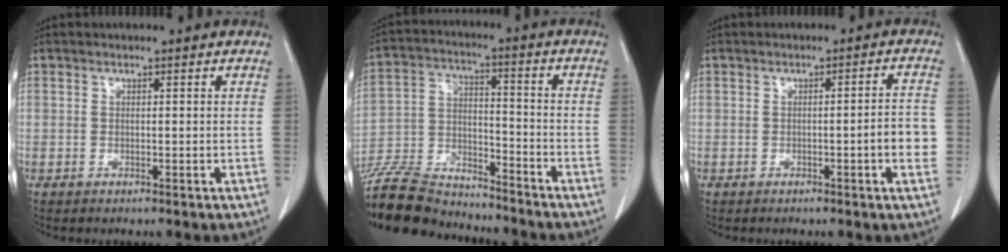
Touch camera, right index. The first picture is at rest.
{"total": 17.2, "force": [-16.0, 3.7, 5.0], "torque": [-0.104, 0.005, -0.275]}
{"total": 4.6, "force": [-1.1, 0.3, 4.5], "torque": [-0.053, 0.005, -0.015]}